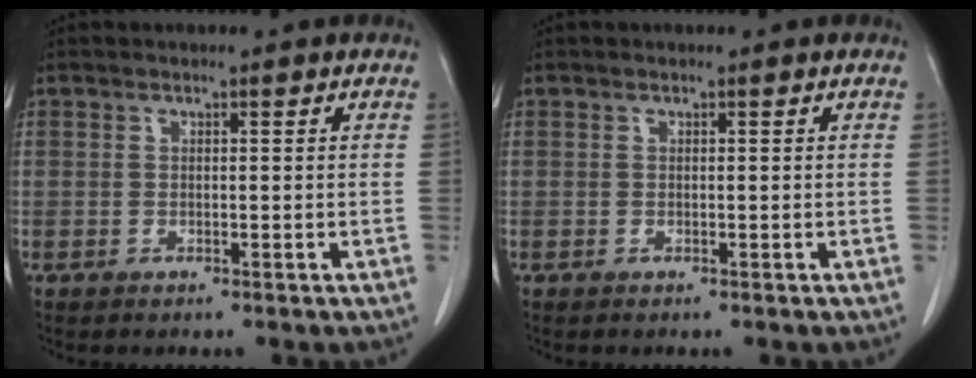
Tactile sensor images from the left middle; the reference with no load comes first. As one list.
[{"total": 0.0}]